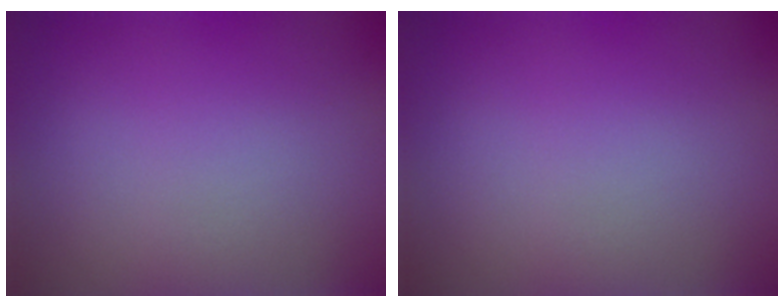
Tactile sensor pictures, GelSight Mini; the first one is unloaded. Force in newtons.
{"total": 0.0}